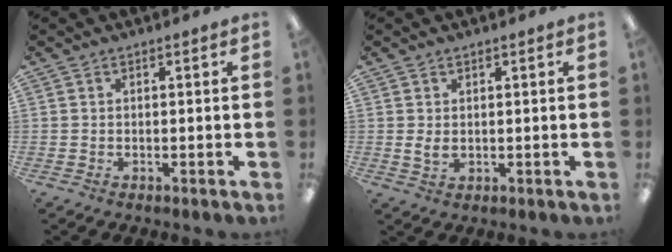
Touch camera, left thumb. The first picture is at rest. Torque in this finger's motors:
{"motor_torque": [-0.17, 0.15, 0.20, -0.25, 0.10]}